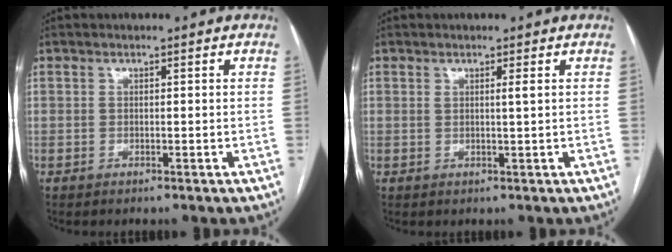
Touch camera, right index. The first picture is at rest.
{"total": 1.0, "force": [0.4, -0.2, 0.9], "torque": [-0.019, -0.002, 0.007]}